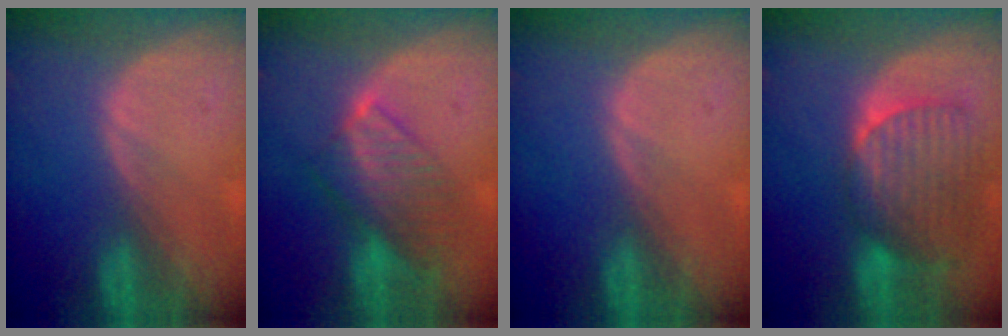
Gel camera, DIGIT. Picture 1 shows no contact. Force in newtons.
{"total": 8.3, "press": 7.1, "slide": 4.3}
{"total": 0.0}
{"total": 9.3, "press": 8.3, "slide": 4.2}